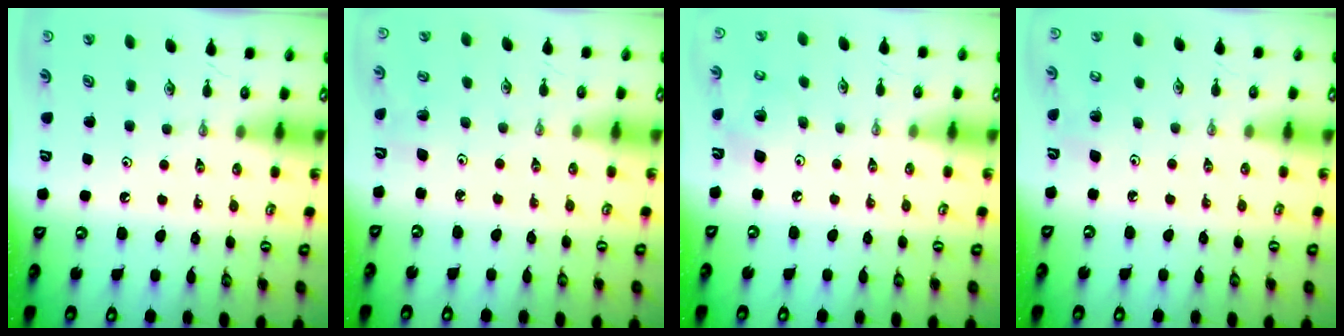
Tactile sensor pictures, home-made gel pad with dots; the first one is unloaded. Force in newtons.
{"total": 2.4, "press": 2.2, "slide": 1.0}
{"total": 8.5, "press": 8.1, "slide": 2.6}
{"total": 5.4, "press": 5.3, "slide": 1.3}